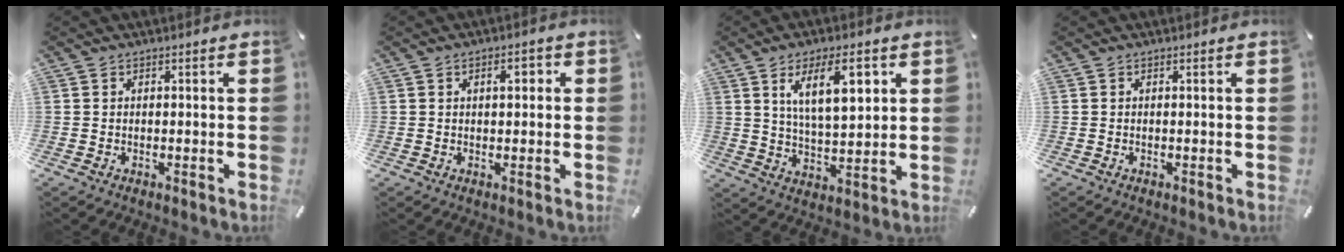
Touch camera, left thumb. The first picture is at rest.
{"total": 3.4, "force": [0.9, 1.9, 2.6], "torque": [-0.031, 0.001, 0.006]}
{"total": 12.8, "force": [5.6, 5.6, 10.0], "torque": [-0.165, -0.007, 0.095]}
{"total": 0.0}